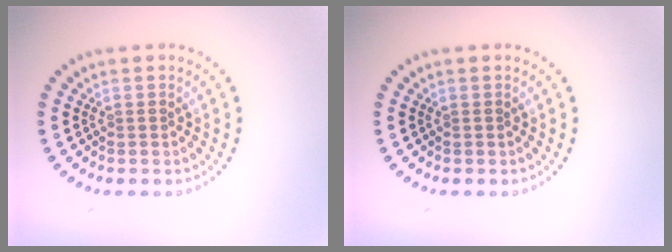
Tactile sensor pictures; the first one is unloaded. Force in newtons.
{"total": 0.0}